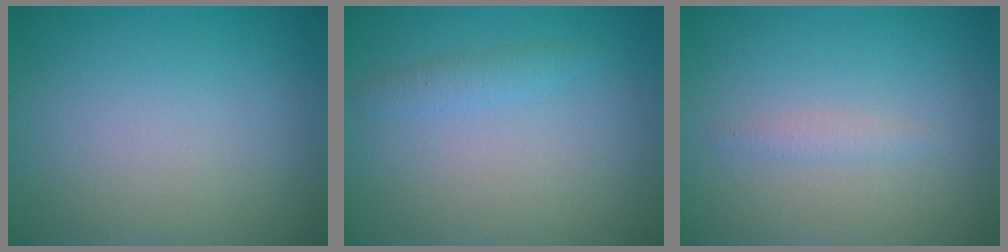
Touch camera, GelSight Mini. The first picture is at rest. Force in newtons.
{"total": 1.2, "press": 1.2, "slide": 0.1}
{"total": 1.0, "press": 1.0, "slide": 0.0}